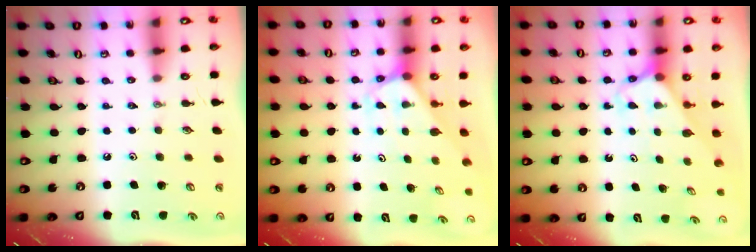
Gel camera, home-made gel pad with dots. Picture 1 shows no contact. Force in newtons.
{"total": 2.3, "press": 2.3, "slide": 0.2}
{"total": 2.5, "press": 2.5, "slide": 0.2}